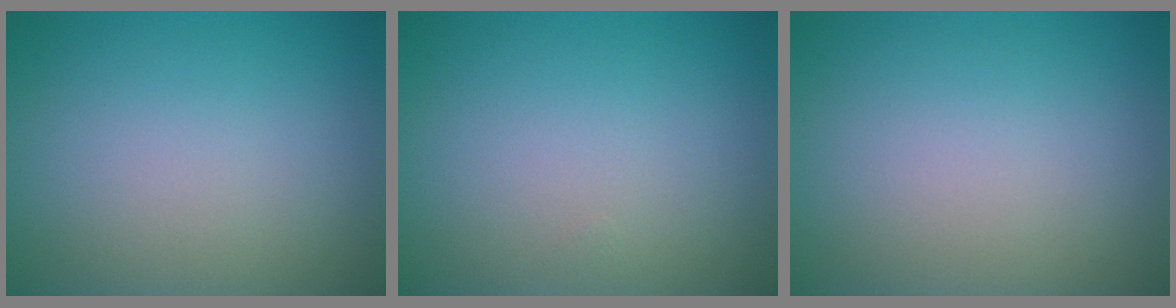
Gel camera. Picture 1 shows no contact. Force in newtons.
{"total": 0.0}
{"total": 0.0}